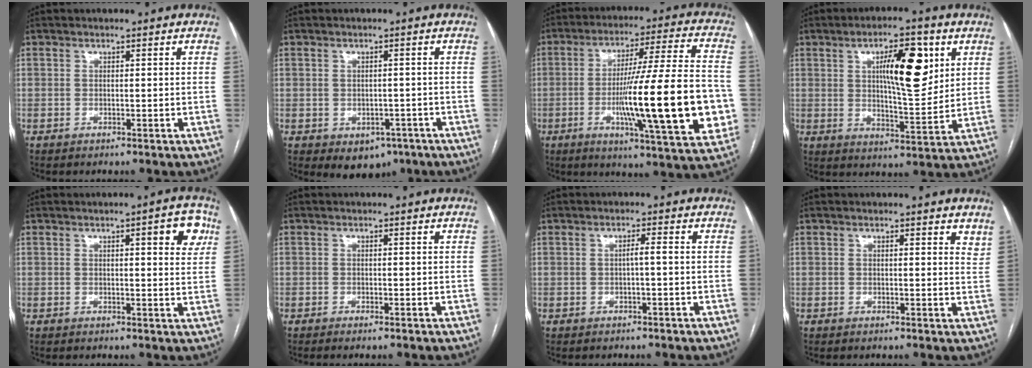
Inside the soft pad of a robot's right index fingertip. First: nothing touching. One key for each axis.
{"total": 4.9, "fx": -2.4, "fy": 3.7, "fz": 2.2, "tx": -0.017, "ty": 0.002, "tz": -0.019}
{"total": 23.6, "fx": -4.5, "fy": 1.6, "fz": 23.1, "tx": -0.318, "ty": -0.004, "tz": -0.068}
{"total": 11.7, "fx": 4.1, "fy": 3.1, "fz": 10.5, "tx": -0.166, "ty": 0.005, "tz": 0.068}
{"total": 5.3, "fx": 2.3, "fy": 1.2, "fz": 4.7, "tx": -0.050, "ty": 0.001, "tz": 0.023}
{"total": 0.7, "fx": -0.4, "fy": -0.1, "fz": 0.5, "tx": -0.010, "ty": -0.001, "tz": -0.008}
{"total": 1.4, "fx": -0.2, "fy": -0.1, "fz": 1.4, "tx": -0.021, "ty": 0.003, "tz": -0.003}
{"total": 3.7, "fx": 3.2, "fy": 1.1, "fz": 1.5, "tx": -0.010, "ty": -0.008, "tz": 0.023}